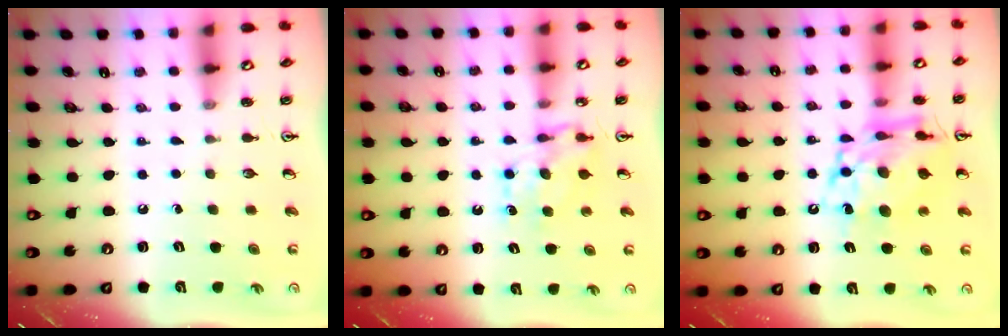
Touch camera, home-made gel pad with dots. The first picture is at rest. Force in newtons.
{"total": 7.0, "press": 7.0, "slide": 0.5}
{"total": 14.9, "press": 14.8, "slide": 1.2}